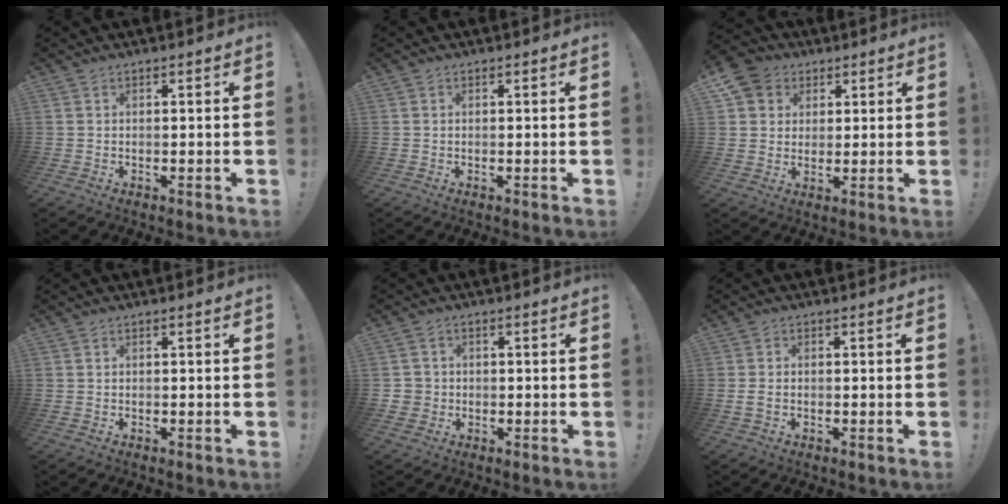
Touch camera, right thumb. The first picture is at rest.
{"total": 0.0}
{"total": 7.9, "force": [3.3, 6.9, 2.0], "torque": [-0.026, -0.016, 0.069]}
{"total": 0.0}
{"total": 3.2, "force": [-0.2, 3.1, 0.7], "torque": [-0.007, 0.006, 0.000]}
{"total": 2.1, "force": [-0.4, 1.2, 1.6], "torque": [-0.029, 0.007, -0.005]}